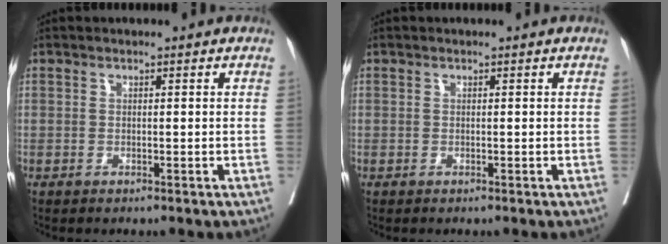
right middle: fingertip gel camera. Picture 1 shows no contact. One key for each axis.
{"total": 0.0}